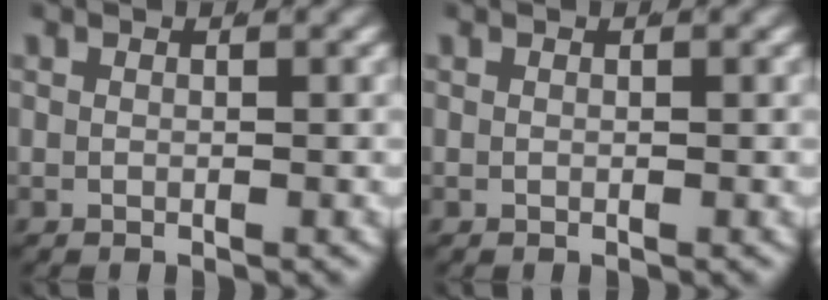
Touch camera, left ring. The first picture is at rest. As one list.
[{"total": 0.0}]